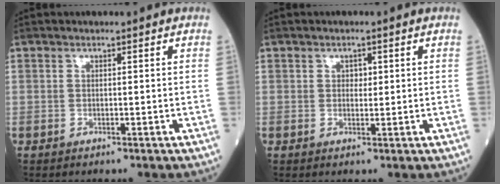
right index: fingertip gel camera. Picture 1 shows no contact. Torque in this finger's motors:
{"motor_torque": [-0.02, -0.02, -0.03, -0.01]}